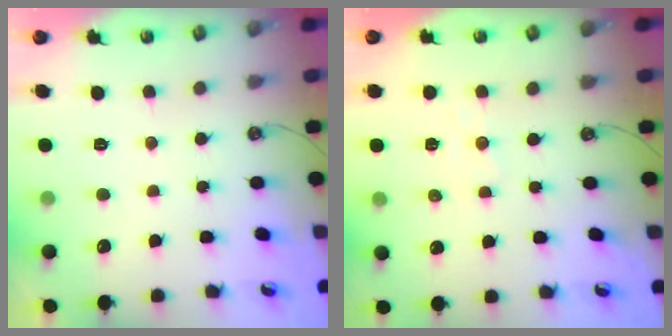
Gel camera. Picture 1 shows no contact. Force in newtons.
{"total": 1.4, "press": 1.4, "slide": 0.2}